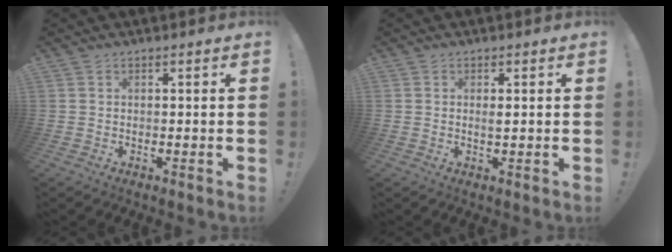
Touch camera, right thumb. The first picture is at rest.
{"total": 1.2, "force": [0.2, 0.3, 1.2], "torque": [-0.012, -0.005, 0.000]}